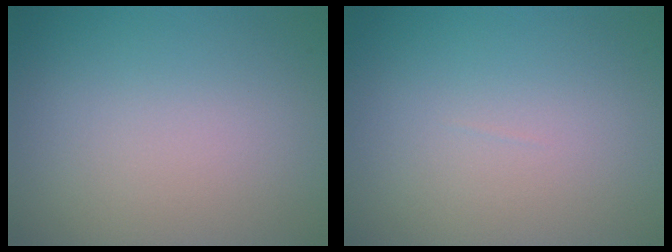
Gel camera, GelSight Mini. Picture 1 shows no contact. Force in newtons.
{"total": 0.0}